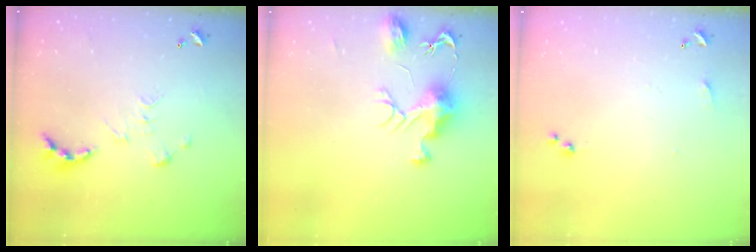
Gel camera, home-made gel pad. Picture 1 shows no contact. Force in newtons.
{"total": 9.4, "press": 9.4, "slide": 0.3}
{"total": 5.1, "press": 5.0, "slide": 0.7}